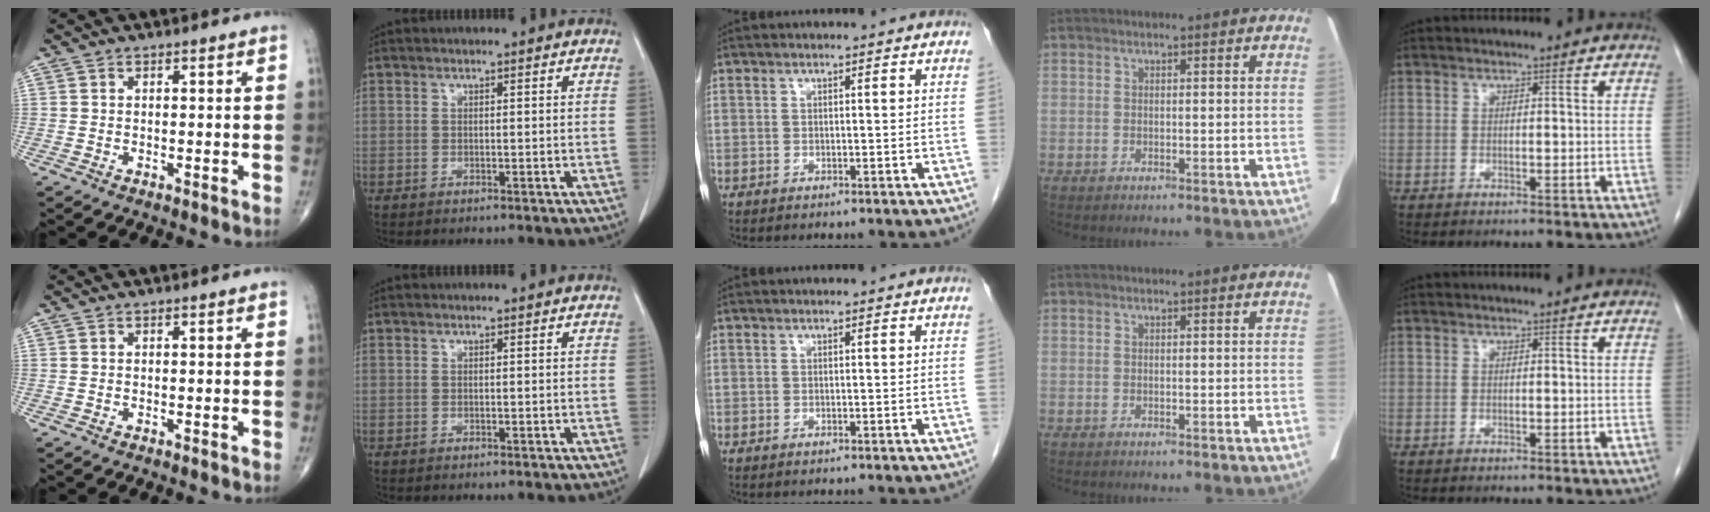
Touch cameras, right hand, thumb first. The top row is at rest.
{}